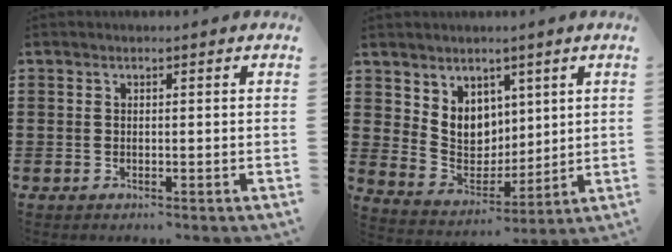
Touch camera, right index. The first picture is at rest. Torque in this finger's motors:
{"motor_torque": [0.33, 0.23, 0.22, 0.09]}